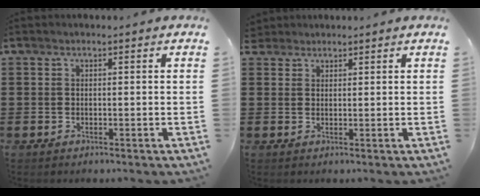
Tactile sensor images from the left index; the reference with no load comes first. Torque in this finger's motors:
{"motor_torque": [0.06, -0.05, -0.02, -0.02]}